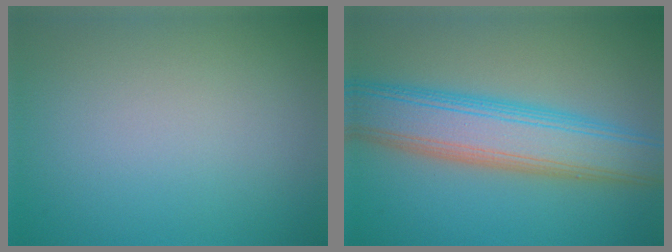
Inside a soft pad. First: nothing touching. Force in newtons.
{"total": 8.6, "press": 8.6, "slide": 0.1}